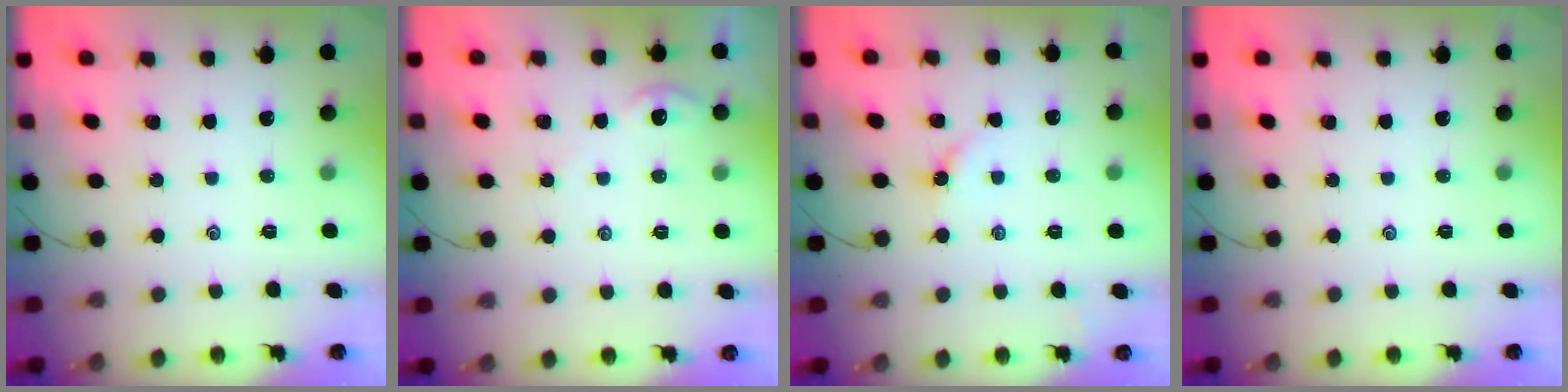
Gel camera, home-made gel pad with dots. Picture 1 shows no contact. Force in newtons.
{"total": 1.3, "press": 1.2, "slide": 0.4}
{"total": 3.4, "press": 3.3, "slide": 0.7}
{"total": 0.0}